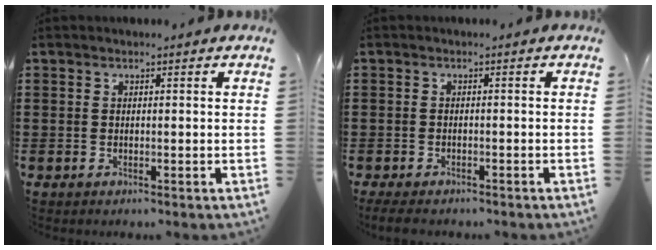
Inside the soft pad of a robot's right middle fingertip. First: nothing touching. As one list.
[{"total": 1.8, "force": [-1.7, 0.4, 0.4], "torque": [-0.011, -0.001, -0.036]}]